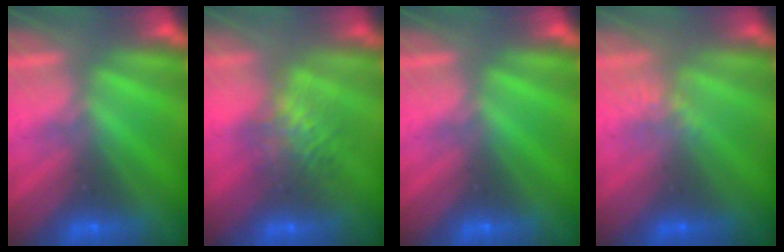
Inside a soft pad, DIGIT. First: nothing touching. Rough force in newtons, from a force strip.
{"total": 4.7}
{"total": 0.0}
{"total": 1.1}